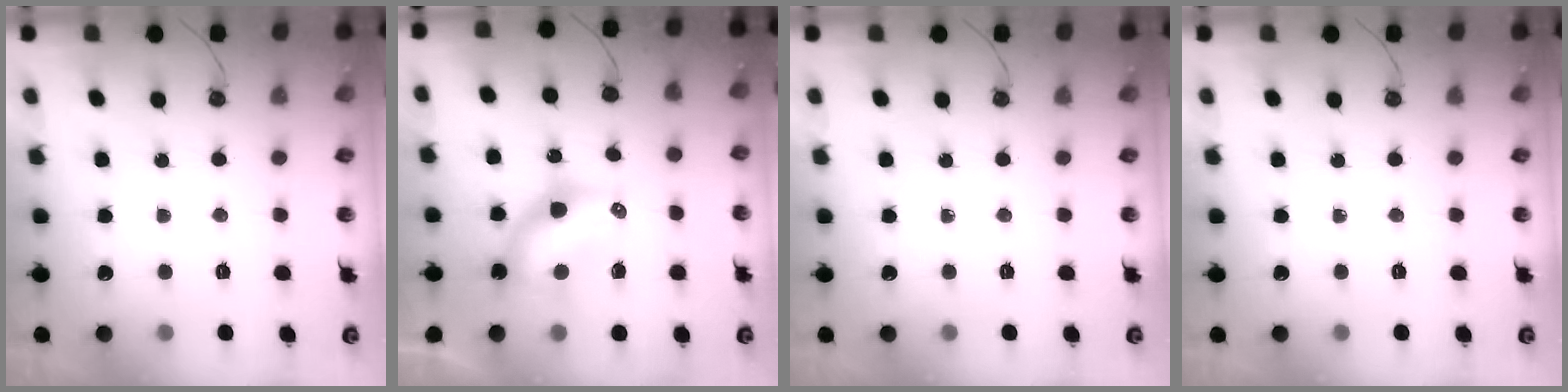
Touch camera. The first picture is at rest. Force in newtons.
{"total": 7.7, "press": 7.6, "slide": 0.7}
{"total": 0.0}
{"total": 0.0}